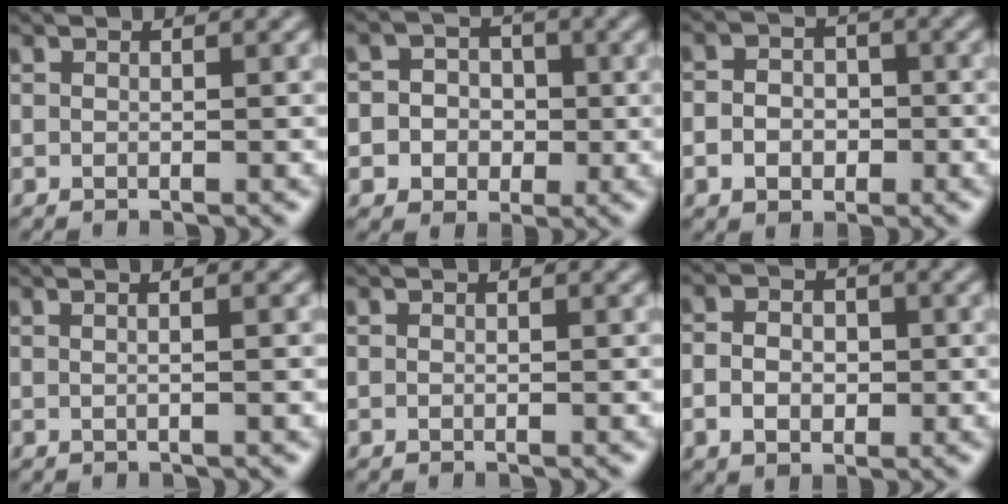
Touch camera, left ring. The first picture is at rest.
{"total": 4.6, "force": [-0.4, 4.4, 1.3], "torque": [0.001, 0.022, -0.036]}
{"total": 3.4, "force": [-0.8, 2.9, 1.7], "torque": [-0.015, 0.000, -0.023]}
{"total": 2.7, "force": [0.9, 1.3, 2.2], "torque": [-0.008, 0.009, -0.016]}
{"total": 0.0}
{"total": 3.2, "force": [-0.4, 2.4, 2.0], "torque": [-0.033, -0.001, -0.013]}